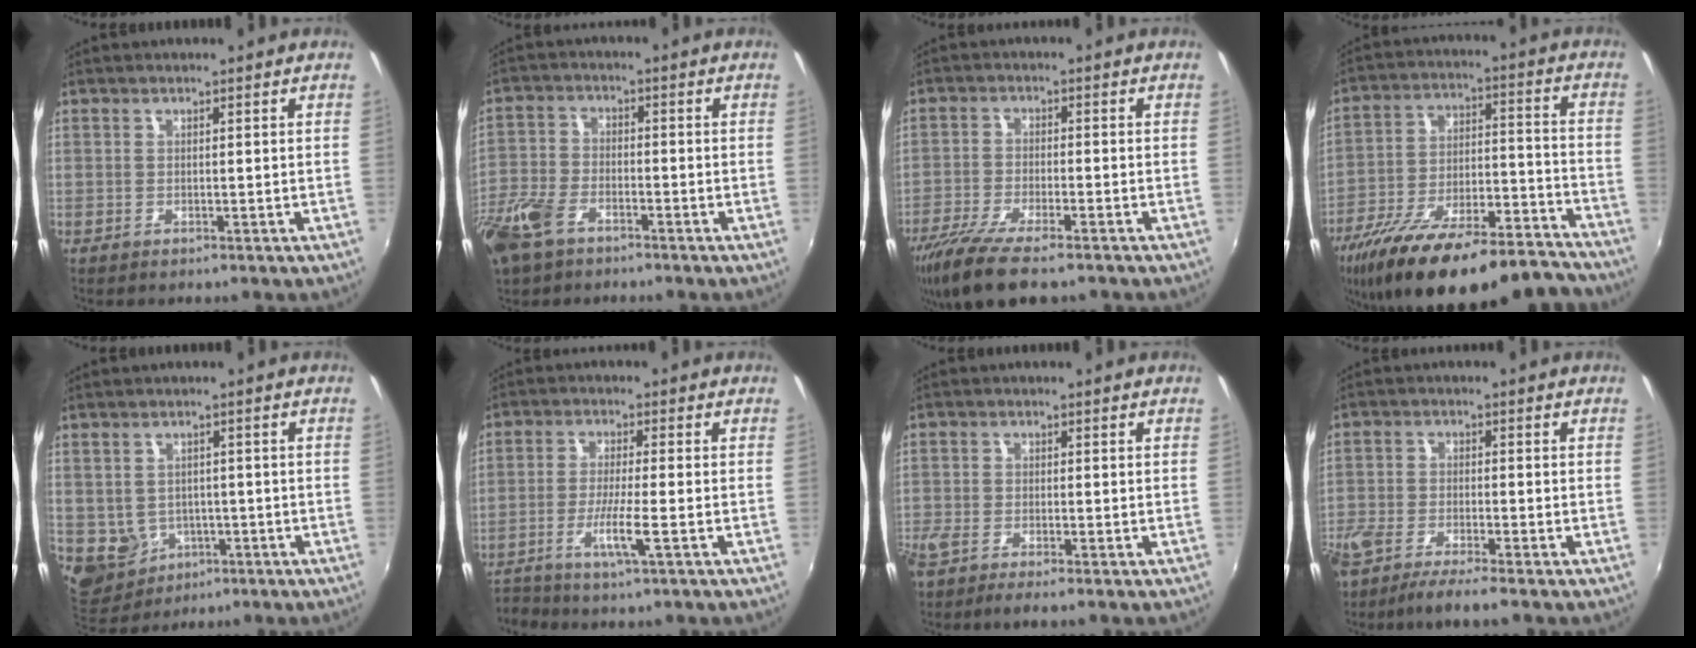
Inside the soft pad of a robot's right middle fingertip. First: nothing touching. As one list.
[{"total": 10.9, "force": [-7.1, 5.5, 6.3], "torque": [-0.159, -0.012, -0.147]}, {"total": 10.8, "force": [-8.0, 2.4, 6.8], "torque": [-0.157, -0.038, -0.149]}, {"total": 27.1, "force": [-22.2, 7.6, 13.6], "torque": [-0.239, -0.021, -0.321]}, {"total": 7.1, "force": [-1.8, 6.4, 2.6], "torque": [-0.070, -0.001, -0.006]}, {"total": 5.4, "force": [-3.0, -0.3, 4.5], "torque": [-0.101, -0.004, -0.058]}, {"total": 4.4, "force": [-3.4, 0.5, 2.8], "torque": [-0.071, -0.018, -0.067]}, {"total": 8.3, "force": [-6.6, 1.0, 4.8], "torque": [-0.121, -0.029, -0.124]}]